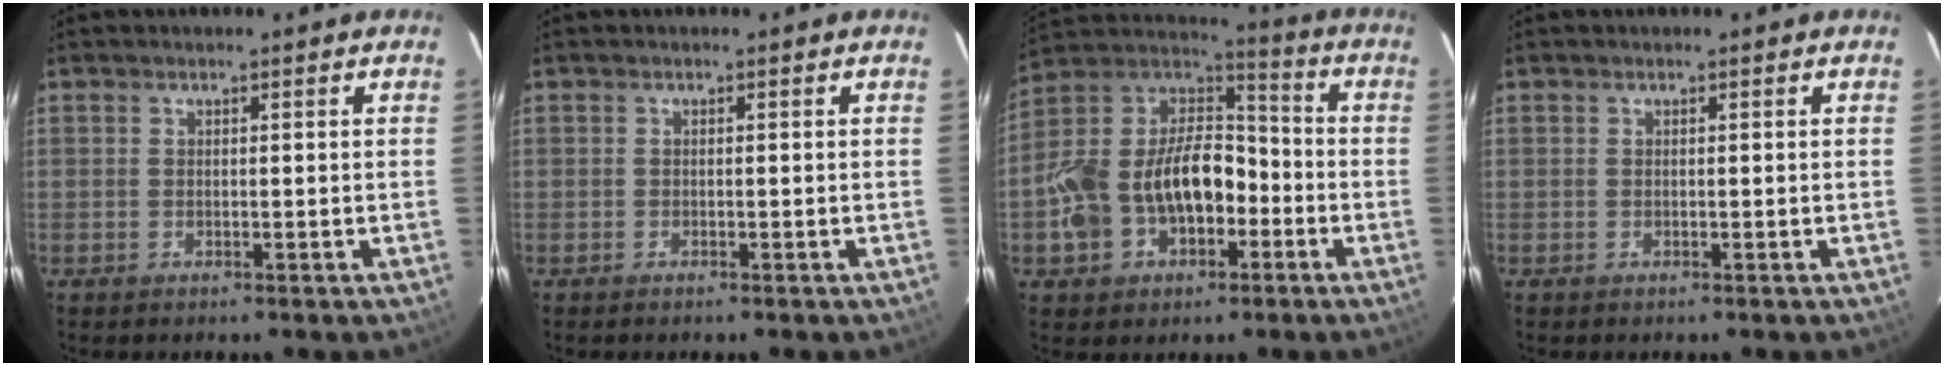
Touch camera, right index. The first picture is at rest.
{"total": 0.0}
{"total": 19.3, "force": [-5.7, 13.0, 13.1], "torque": [-0.292, 0.027, -0.094]}
{"total": 0.0}